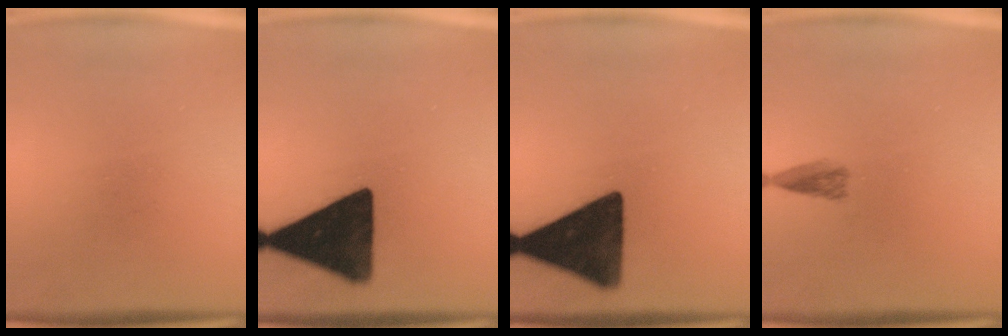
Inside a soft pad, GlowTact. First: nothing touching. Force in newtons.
{"total": 16.8}
{"total": 16.5}
{"total": 2.0}